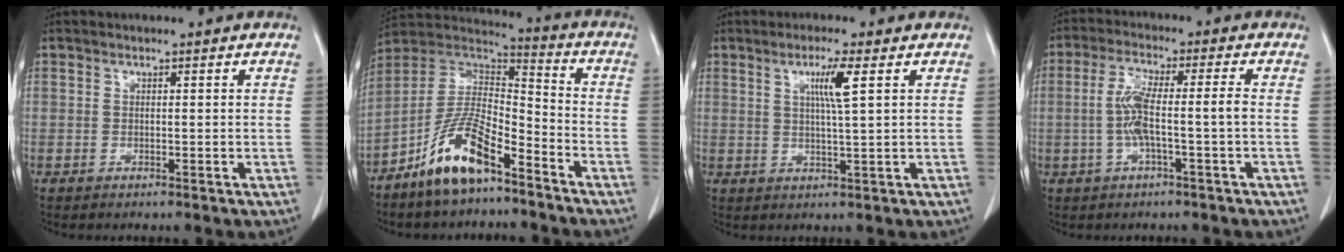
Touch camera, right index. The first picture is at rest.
{"total": 13.0, "force": [-8.5, 3.7, 9.1], "torque": [-0.182, 0.014, -0.159]}
{"total": 4.8, "force": [1.7, -0.6, 4.4], "torque": [-0.081, -0.003, 0.030]}
{"total": 5.4, "force": [-1.1, 0.7, 5.2], "torque": [-0.113, 0.012, -0.019]}